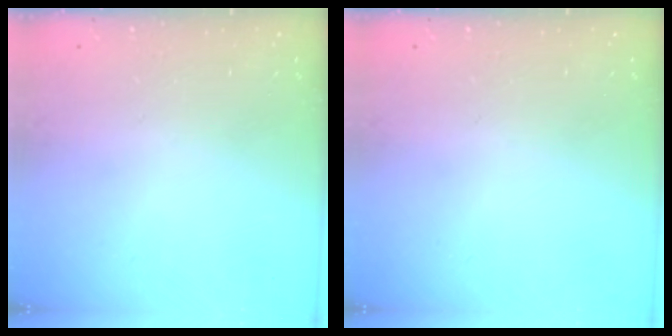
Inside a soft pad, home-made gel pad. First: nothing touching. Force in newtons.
{"total": 0.0}